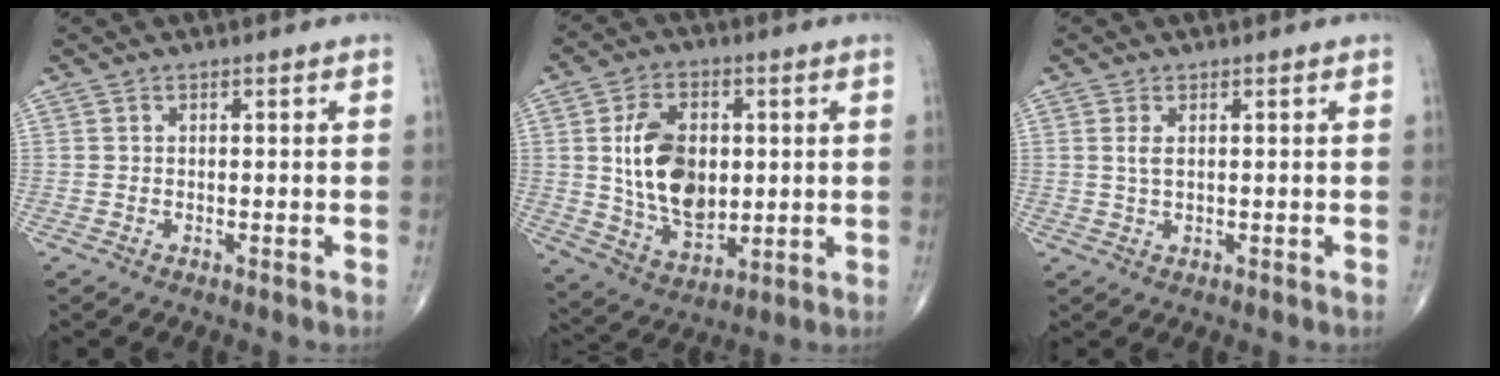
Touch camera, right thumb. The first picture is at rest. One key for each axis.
{"total": 15.2, "fx": 1.5, "fy": 9.7, "fz": 11.6, "tx": -0.176, "ty": -0.012, "tz": 0.035}
{"total": 2.1, "fx": 0.6, "fy": 0.9, "fz": 1.8, "tx": -0.041, "ty": 0.001, "tz": 0.017}